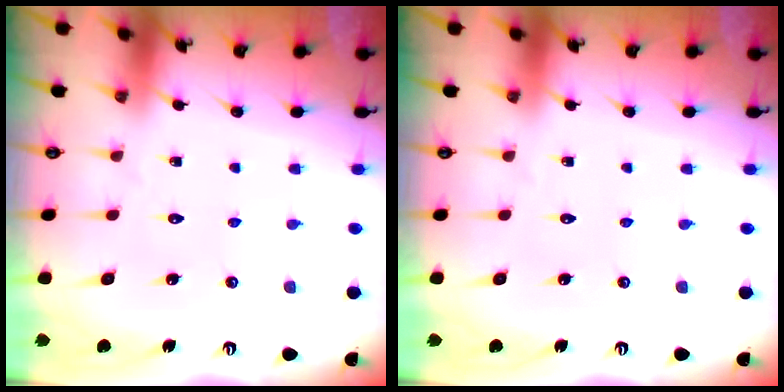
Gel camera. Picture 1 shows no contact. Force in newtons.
{"total": 0.0}